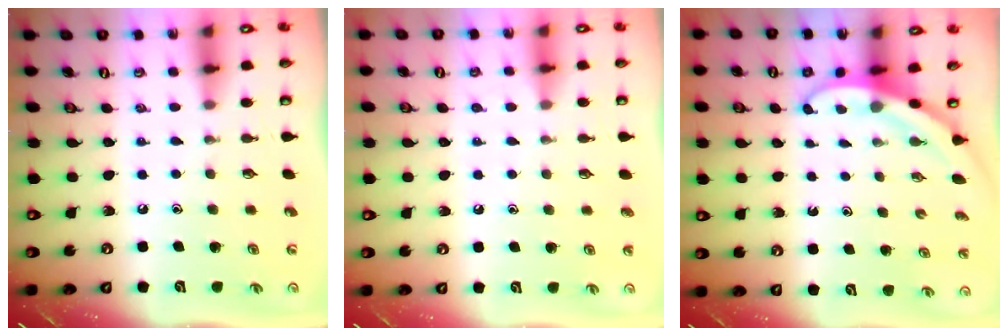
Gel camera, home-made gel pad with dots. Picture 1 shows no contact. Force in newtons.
{"total": 2.6, "press": 2.6, "slide": 0.3}
{"total": 3.4, "press": 3.4, "slide": 0.1}